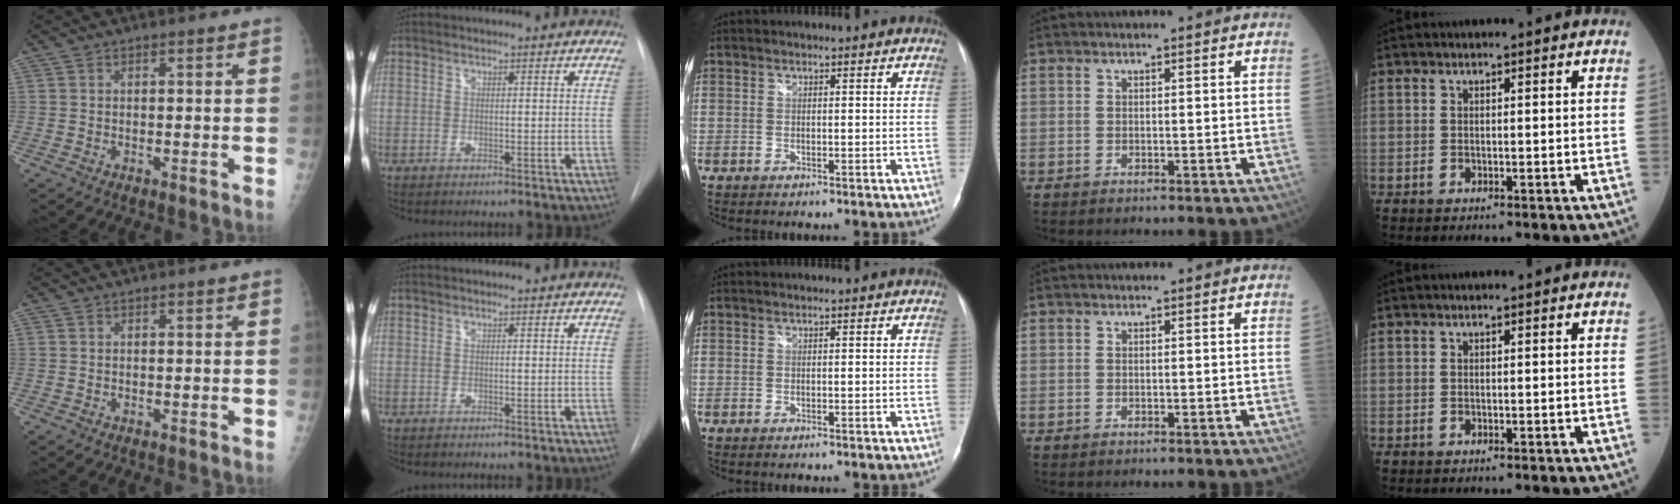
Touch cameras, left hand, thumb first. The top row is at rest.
{}